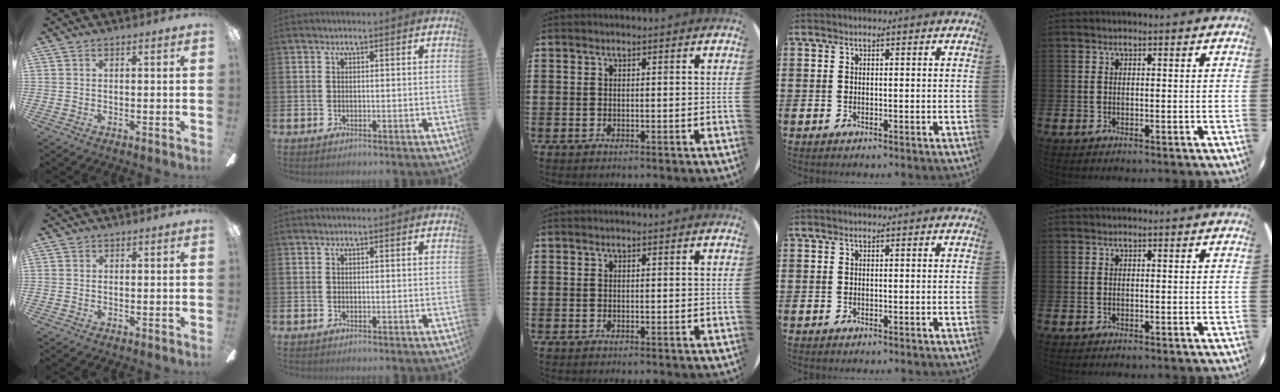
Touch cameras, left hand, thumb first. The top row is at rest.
{}